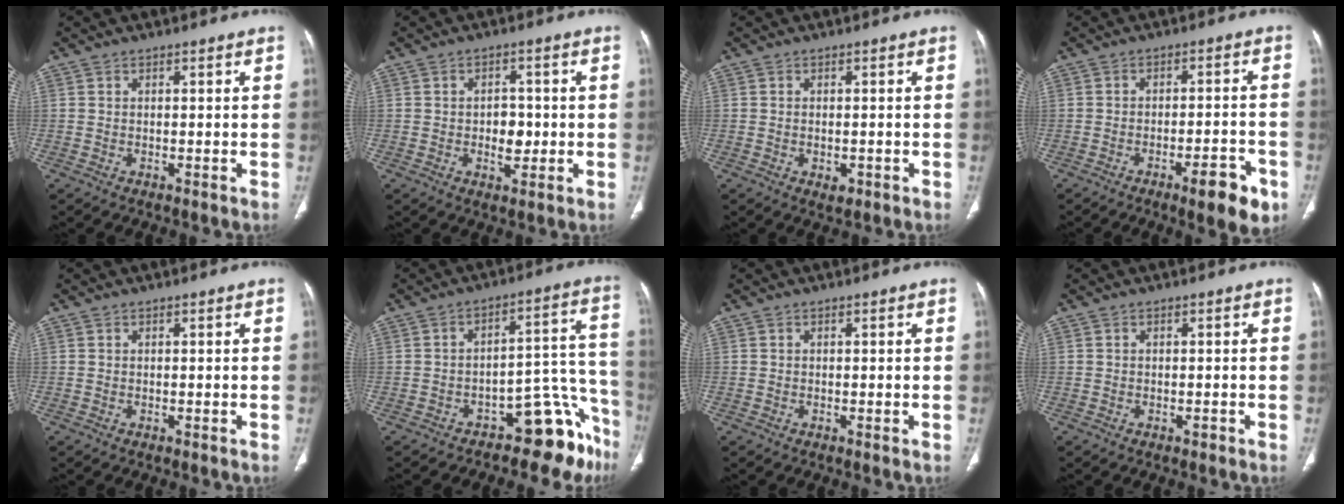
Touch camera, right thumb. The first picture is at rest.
{"total": 4.4, "force": [-0.5, 3.0, 3.1], "torque": [-0.023, 0.005, -0.006]}
{"total": 2.0, "force": [-0.8, 1.3, 1.4], "torque": [-0.016, 0.002, -0.007]}
{"total": 8.6, "force": [-4.7, 2.4, 6.8], "torque": [-0.081, 0.023, -0.061]}
{"total": 0.0}
{"total": 11.9, "force": [-9.0, 5.0, 5.9], "torque": [-0.006, 0.134, -0.135]}
{"total": 0.0}
{"total": 0.5, "force": [-0.3, 0.3, 0.2], "torque": [-0.001, 0.001, -0.009]}